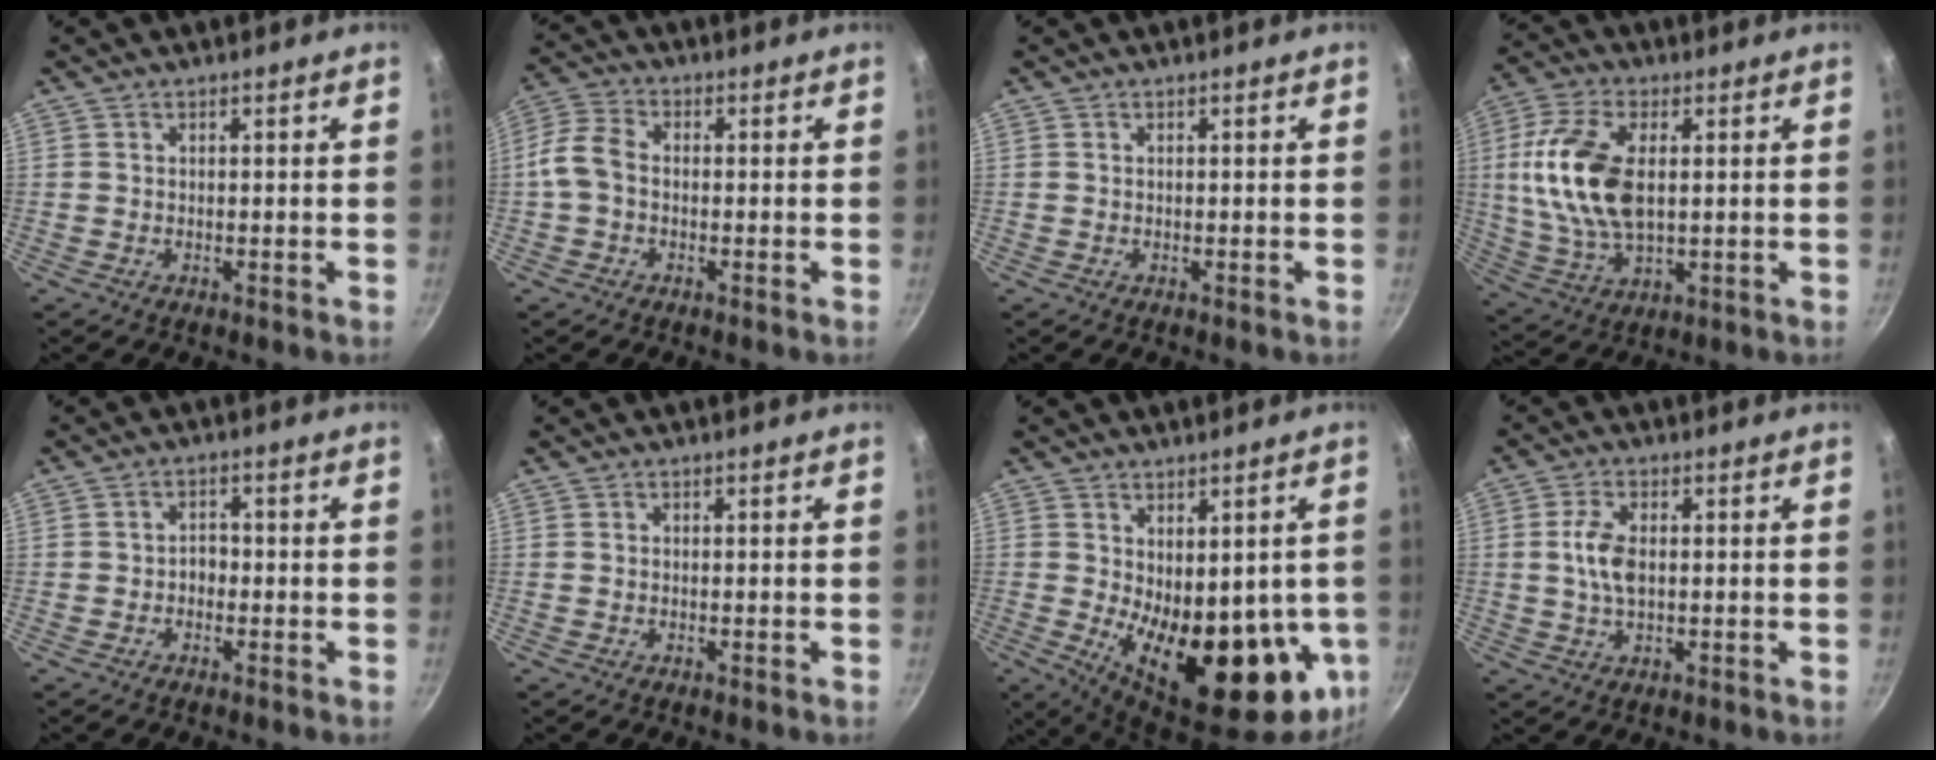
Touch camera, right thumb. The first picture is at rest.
{"total": 6.4, "force": [-0.6, 4.4, 4.6], "torque": [-0.096, 0.019, -0.022]}
{"total": 0.0}
{"total": 16.0, "force": [1.9, 8.4, 13.5], "torque": [-0.284, -0.004, 0.040]}
{"total": 2.3, "force": [-0.8, 1.8, 1.3], "torque": [-0.004, 0.010, -0.020]}
{"total": 0.0}
{"total": 23.5, "force": [-5.4, 11.1, 20.0], "torque": [-0.230, -0.030, -0.045]}
{"total": 5.7, "force": [0.4, 2.9, 4.9], "torque": [-0.106, 0.001, 0.007]}